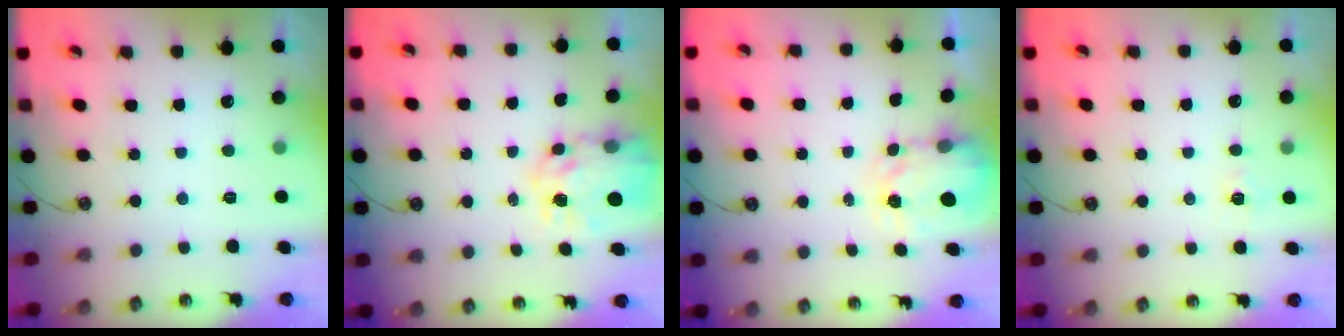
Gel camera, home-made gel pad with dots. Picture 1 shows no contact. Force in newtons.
{"total": 10.5, "press": 10.5, "slide": 1.0}
{"total": 3.4, "press": 3.3, "slide": 0.4}
{"total": 4.3, "press": 4.2, "slide": 0.7}